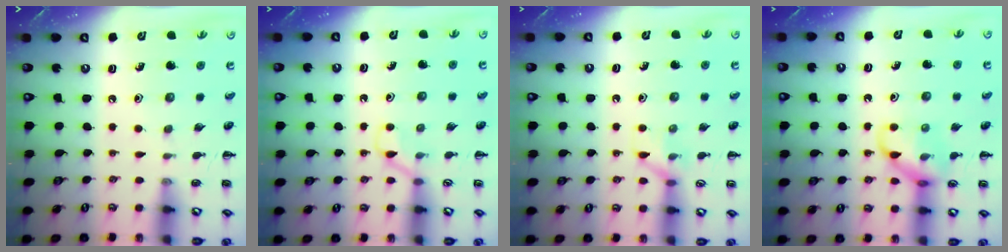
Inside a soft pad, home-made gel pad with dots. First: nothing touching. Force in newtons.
{"total": 3.7, "press": 3.4, "slide": 1.4}
{"total": 6.9, "press": 6.8, "slide": 0.9}
{"total": 11.1, "press": 11.1, "slide": 1.0}